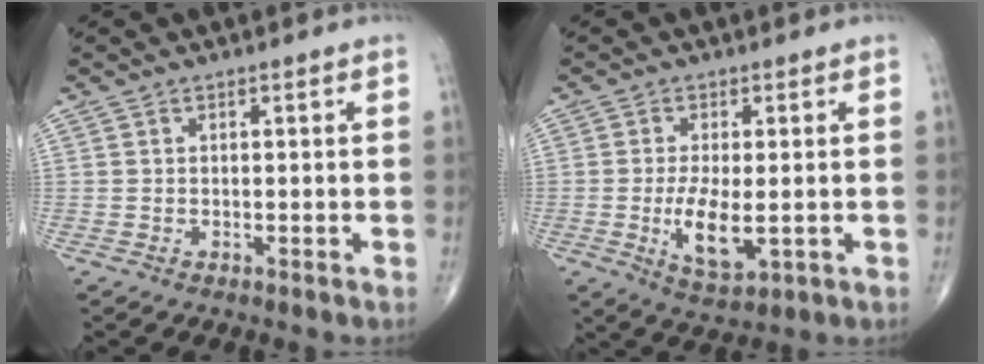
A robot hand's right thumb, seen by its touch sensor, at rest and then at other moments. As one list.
[{"total": 7.7, "force": [-1.2, 3.2, 6.9], "torque": [-0.126, -0.017, -0.013]}]